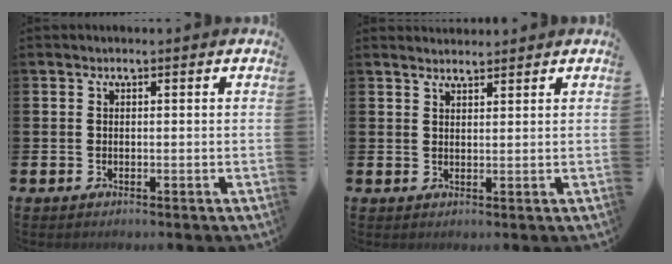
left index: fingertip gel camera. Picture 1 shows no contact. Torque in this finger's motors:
{"motor_torque": [-0.10, -0.05, -0.04, 0.00]}